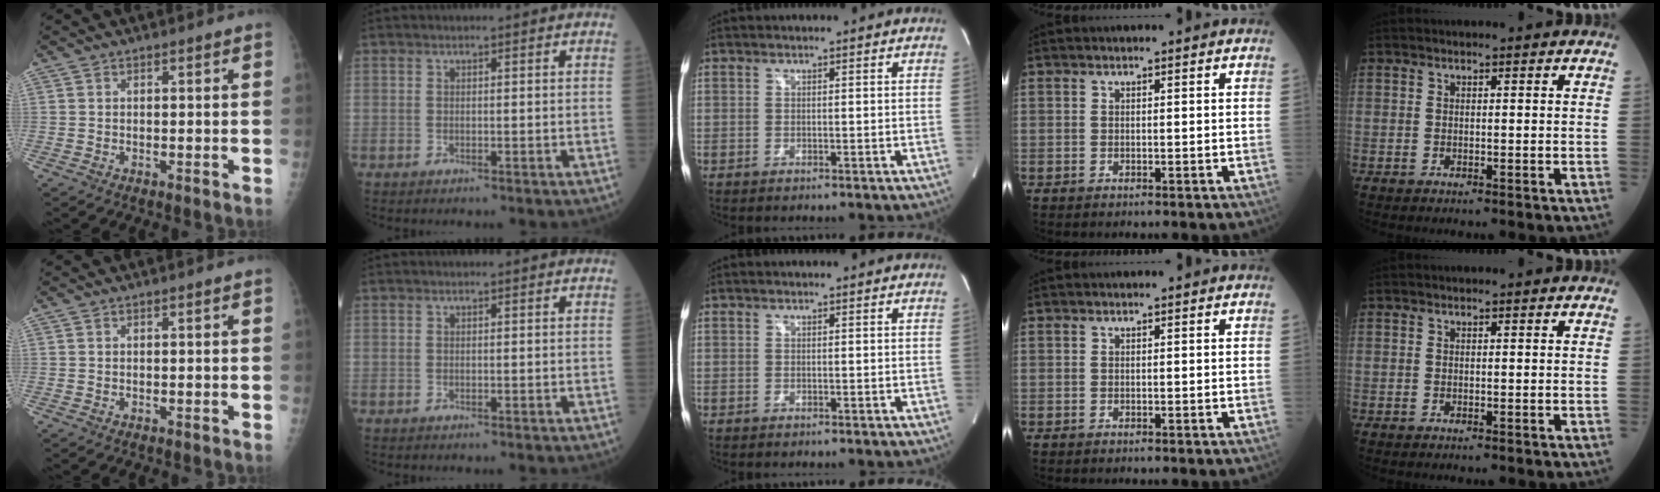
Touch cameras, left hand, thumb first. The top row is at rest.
{}